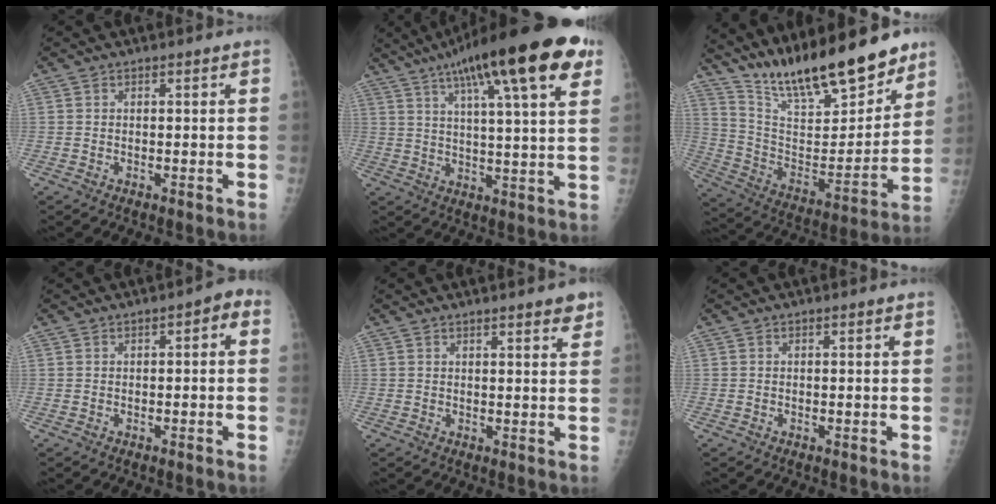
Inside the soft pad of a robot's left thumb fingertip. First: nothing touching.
{"total": 22.8, "force": [12.4, 4.8, 18.5], "torque": [-0.277, -0.007, 0.181]}
{"total": 22.7, "force": [18.3, 6.1, 11.9], "torque": [-0.155, -0.094, 0.315]}
{"total": 2.5, "force": [-0.1, 1.3, 2.2], "torque": [-0.017, 0.019, -0.011]}
{"total": 3.7, "force": [2.8, 0.6, 2.3], "torque": [-0.019, -0.012, 0.035]}
{"total": 0.0}